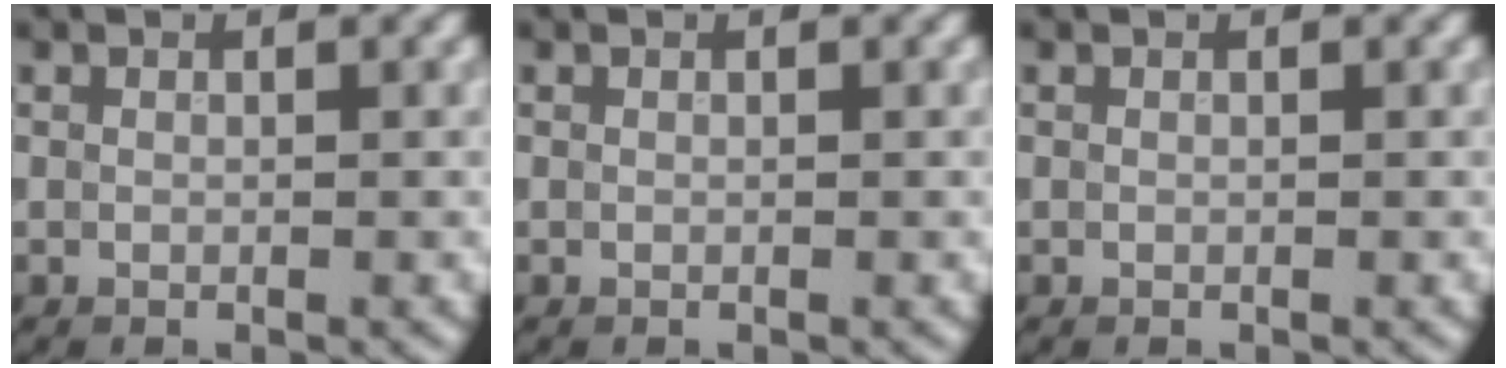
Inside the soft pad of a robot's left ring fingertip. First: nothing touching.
{"total": 0.0}
{"total": 0.0}